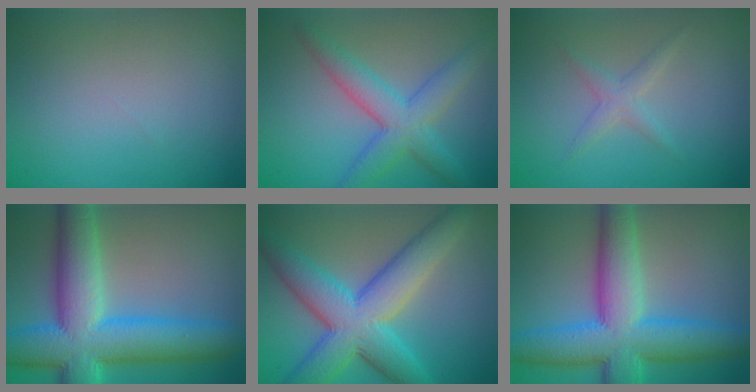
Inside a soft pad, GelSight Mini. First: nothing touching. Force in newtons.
{"total": 5.2, "press": 5.2, "slide": 0.1}
{"total": 1.6, "press": 1.6, "slide": 0.0}
{"total": 11.8, "press": 11.7, "slide": 0.3}
{"total": 9.3, "press": 9.3, "slide": 0.3}
{"total": 10.6, "press": 10.6, "slide": 0.2}